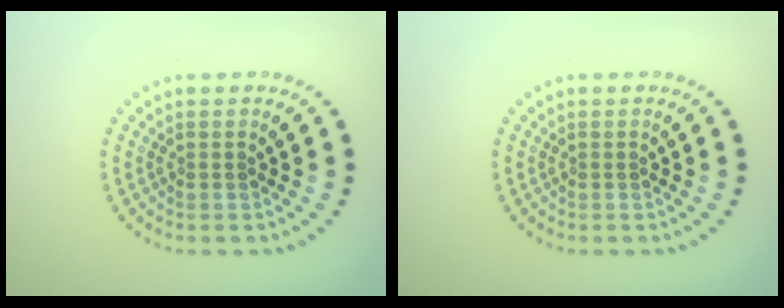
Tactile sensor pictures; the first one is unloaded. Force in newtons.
{"total": 0.0}